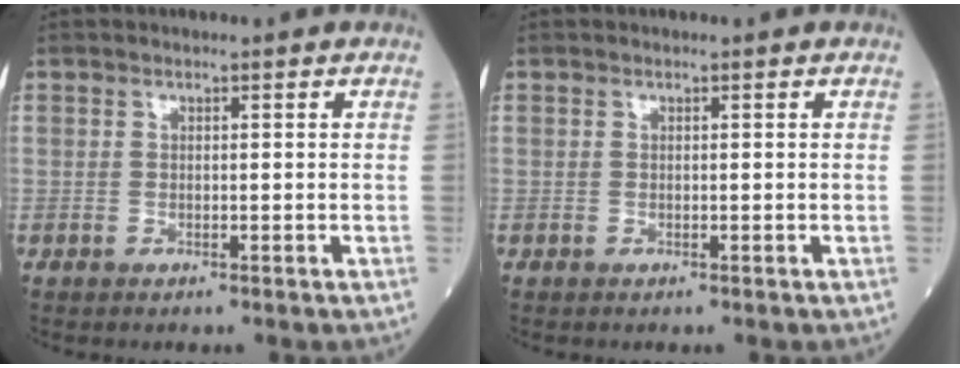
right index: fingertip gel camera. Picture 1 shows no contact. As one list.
[{"total": 0.0}]